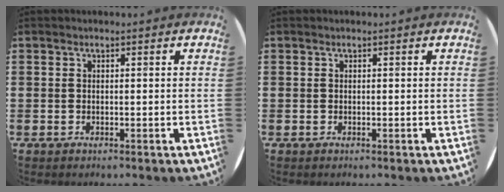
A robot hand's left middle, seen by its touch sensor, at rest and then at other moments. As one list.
[{"total": 0.0}]